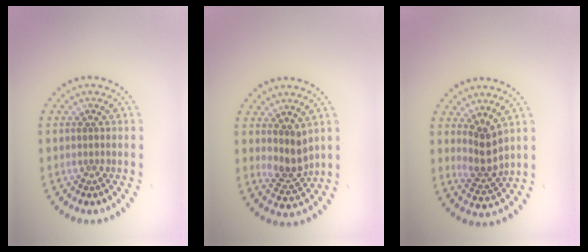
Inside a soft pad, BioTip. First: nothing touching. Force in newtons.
{"total": 2.7, "press": 2.1, "slide": 1.7}
{"total": 2.4, "press": 2.1, "slide": 1.3}